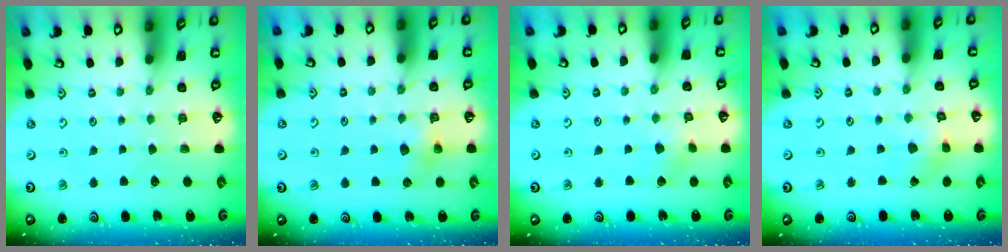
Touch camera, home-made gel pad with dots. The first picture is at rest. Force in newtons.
{"total": 5.3, "press": 5.3, "slide": 0.6}
{"total": 2.7, "press": 2.6, "slide": 0.5}
{"total": 2.9, "press": 2.9, "slide": 0.2}